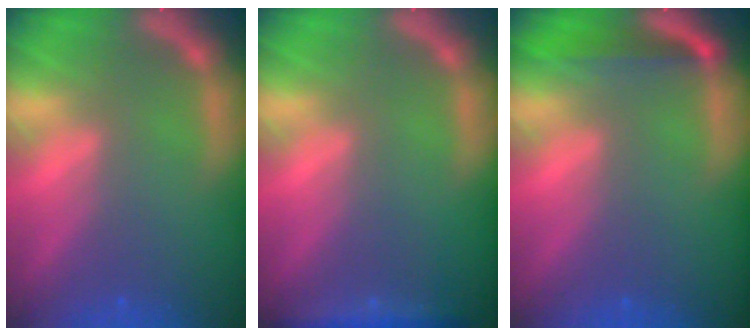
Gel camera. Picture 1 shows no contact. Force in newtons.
{"total": 2.4}
{"total": 3.0}